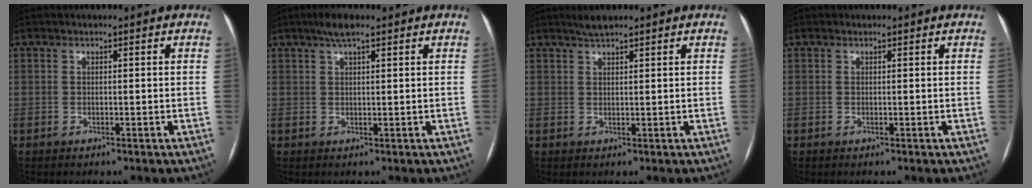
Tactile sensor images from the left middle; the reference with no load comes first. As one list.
[{"total": 3.5, "force": [2.4, 0.7, 2.5], "torque": [-0.050, 0.012, 0.042]}, {"total": 2.1, "force": [1.8, 0.2, 1.1], "torque": [-0.024, 0.005, 0.035]}, {"total": 0.0}]